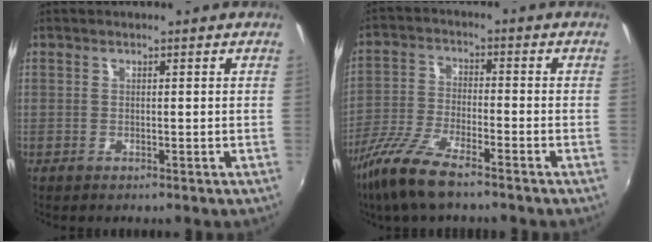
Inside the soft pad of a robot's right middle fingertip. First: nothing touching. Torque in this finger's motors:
{"motor_torque": [1.19, -0.95, 0.17, 0.13]}